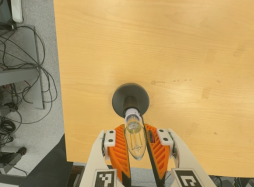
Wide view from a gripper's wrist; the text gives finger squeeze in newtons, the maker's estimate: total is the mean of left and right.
{"total": 13.1, "left": 14.0, "right": 12.2}